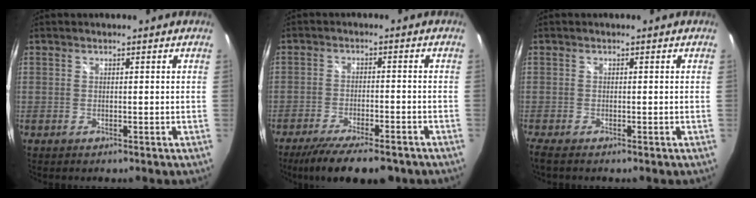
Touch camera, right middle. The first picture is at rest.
{"total": 13.2, "force": [-10.4, 3.3, 7.4], "torque": [-0.149, -0.033, -0.160]}
{"total": 2.0, "force": [-1.4, 0.0, 1.5], "torque": [-0.030, -0.009, -0.025]}